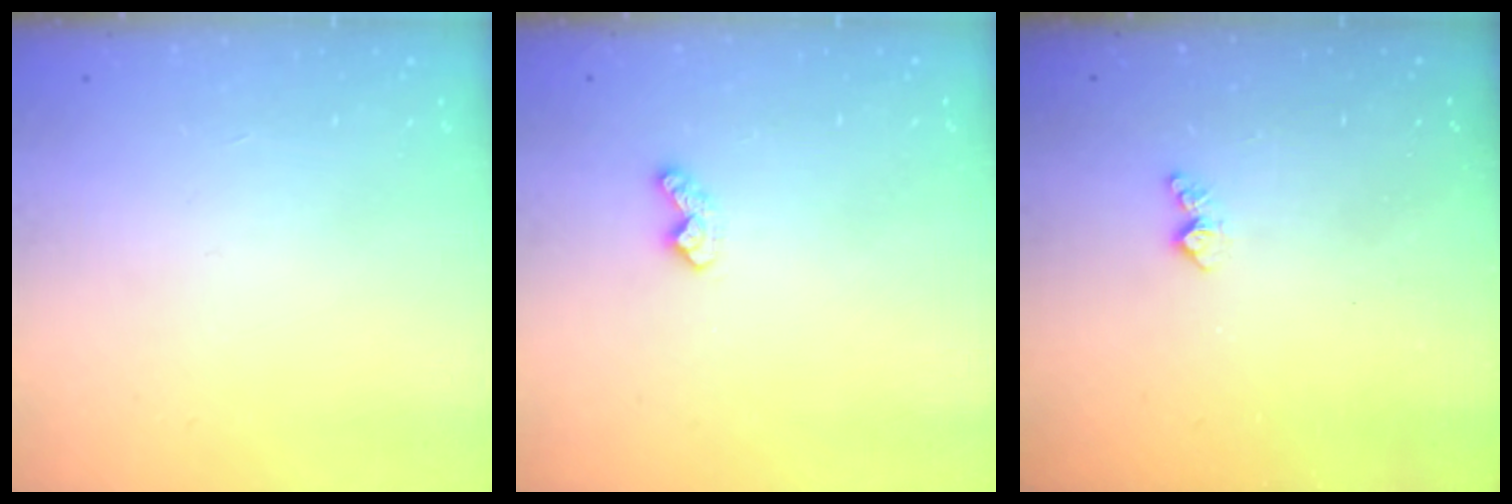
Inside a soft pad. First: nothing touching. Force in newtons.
{"total": 4.6, "press": 4.6, "slide": 0.5}
{"total": 3.9, "press": 3.9, "slide": 0.5}